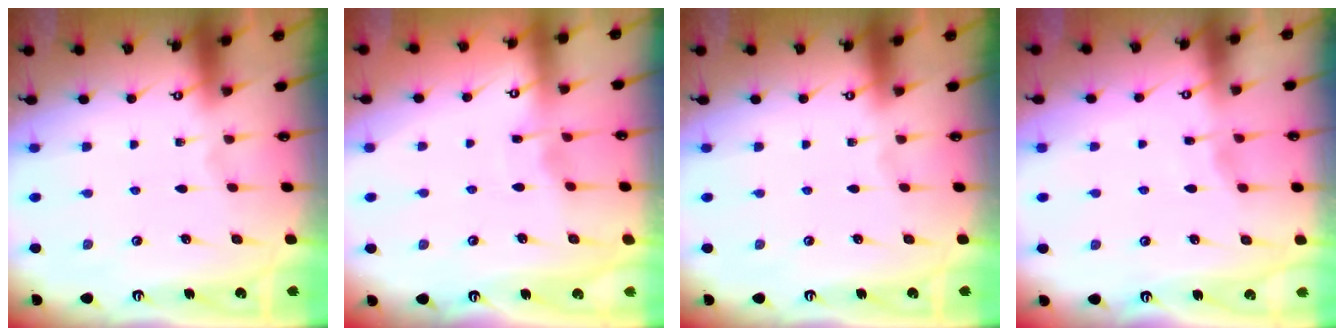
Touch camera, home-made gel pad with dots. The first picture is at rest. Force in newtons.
{"total": 3.4, "press": 3.4, "slide": 0.4}
{"total": 0.0}
{"total": 2.6, "press": 2.5, "slide": 0.4}